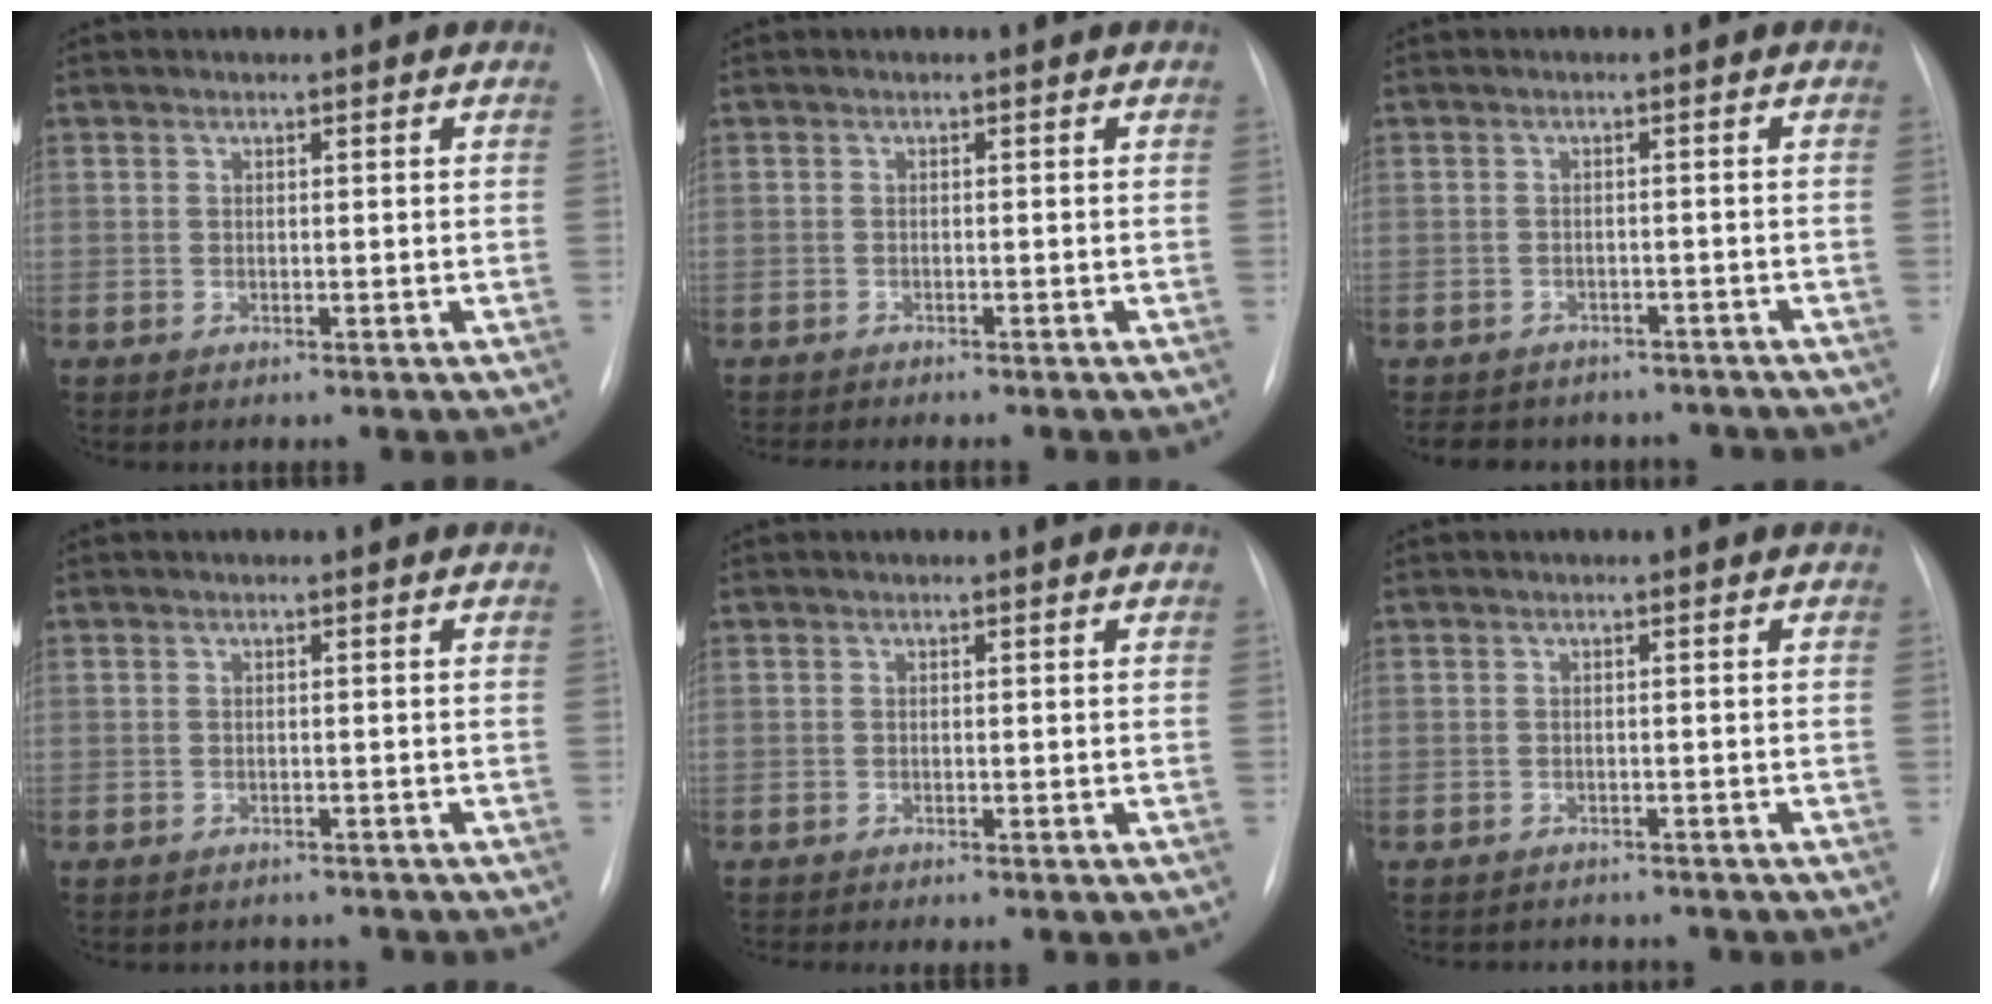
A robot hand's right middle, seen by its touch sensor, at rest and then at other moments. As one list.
[{"total": 4.2, "force": [-3.8, 0.3, 1.7], "torque": [-0.018, -0.005, -0.051]}, {"total": 10.5, "force": [-9.1, 4.7, 2.4], "torque": [-0.043, 0.011, -0.103]}, {"total": 3.4, "force": [-3.1, 1.2, 0.2], "torque": [0.002, 0.001, -0.038]}, {"total": 0.8, "force": [-0.7, -0.3, 0.1], "torque": [-0.001, 0.000, -0.013]}, {"total": 4.2, "force": [-4.0, 1.2, 0.5], "torque": [-0.002, -0.002, -0.051]}]